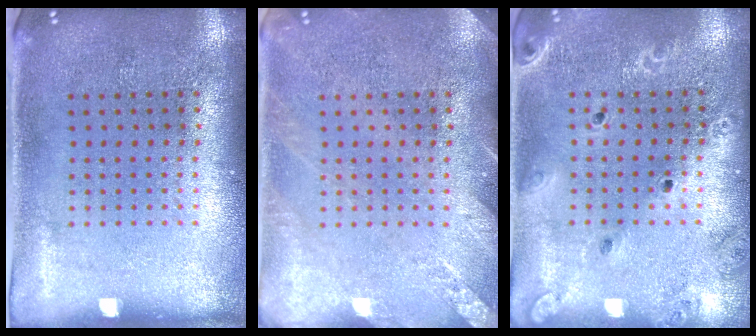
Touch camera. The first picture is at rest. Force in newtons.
{"total": 2.1, "press": 2.1, "slide": 0.2}
{"total": 1.7, "press": 1.7, "slide": 0.4}